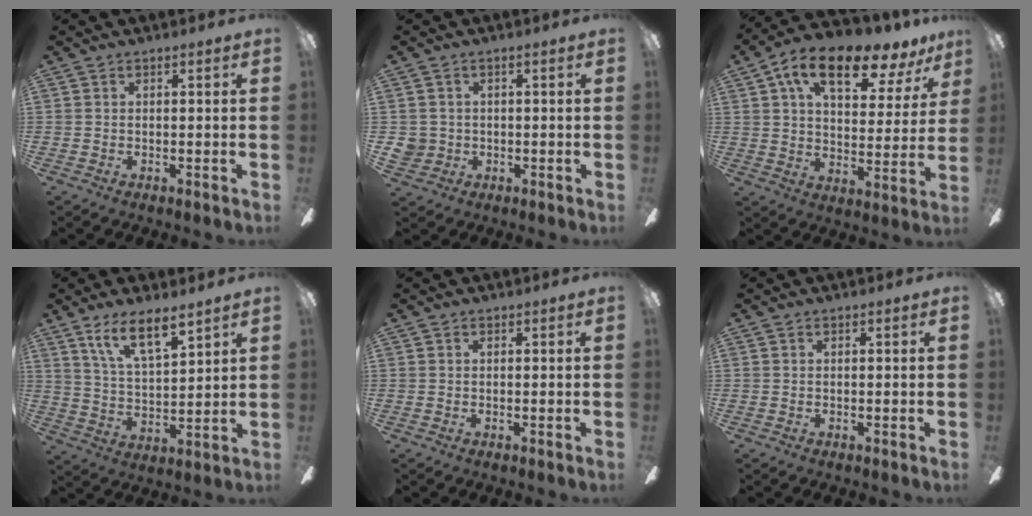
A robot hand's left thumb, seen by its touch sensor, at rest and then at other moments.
{"total": 3.5, "force": [-0.3, 3.4, 0.7], "torque": [-0.026, 0.006, -0.006]}
{"total": 16.3, "force": [10.2, 7.1, 10.6], "torque": [-0.174, -0.046, 0.172]}
{"total": 10.4, "force": [8.1, 2.8, 5.9], "torque": [-0.109, -0.047, 0.146]}
{"total": 0.0}
{"total": 0.0}